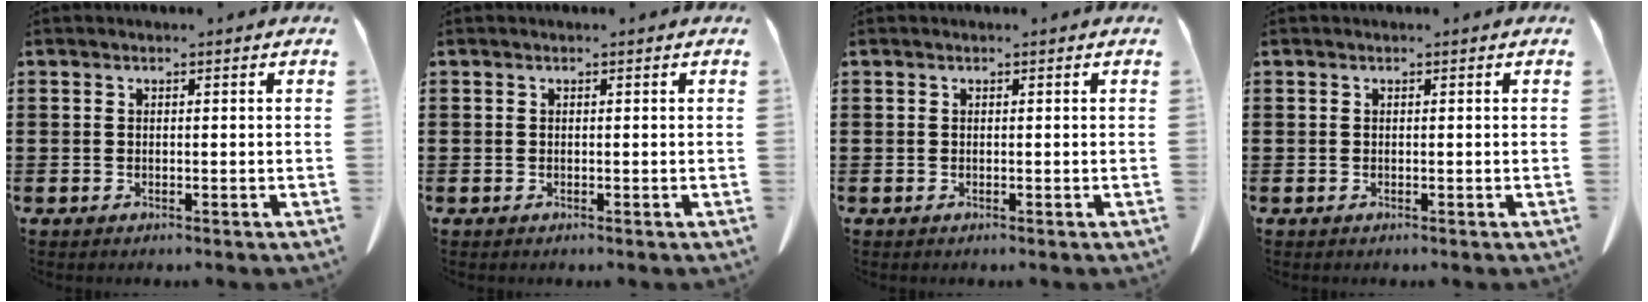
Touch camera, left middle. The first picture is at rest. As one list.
[{"total": 0.0}, {"total": 0.0}, {"total": 0.0}]